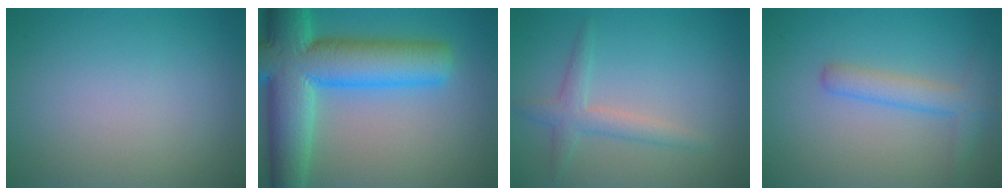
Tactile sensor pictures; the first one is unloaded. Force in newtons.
{"total": 12.8, "press": 12.8, "slide": 0.4}
{"total": 2.4, "press": 2.4, "slide": 0.1}
{"total": 2.9, "press": 2.9, "slide": 0.2}